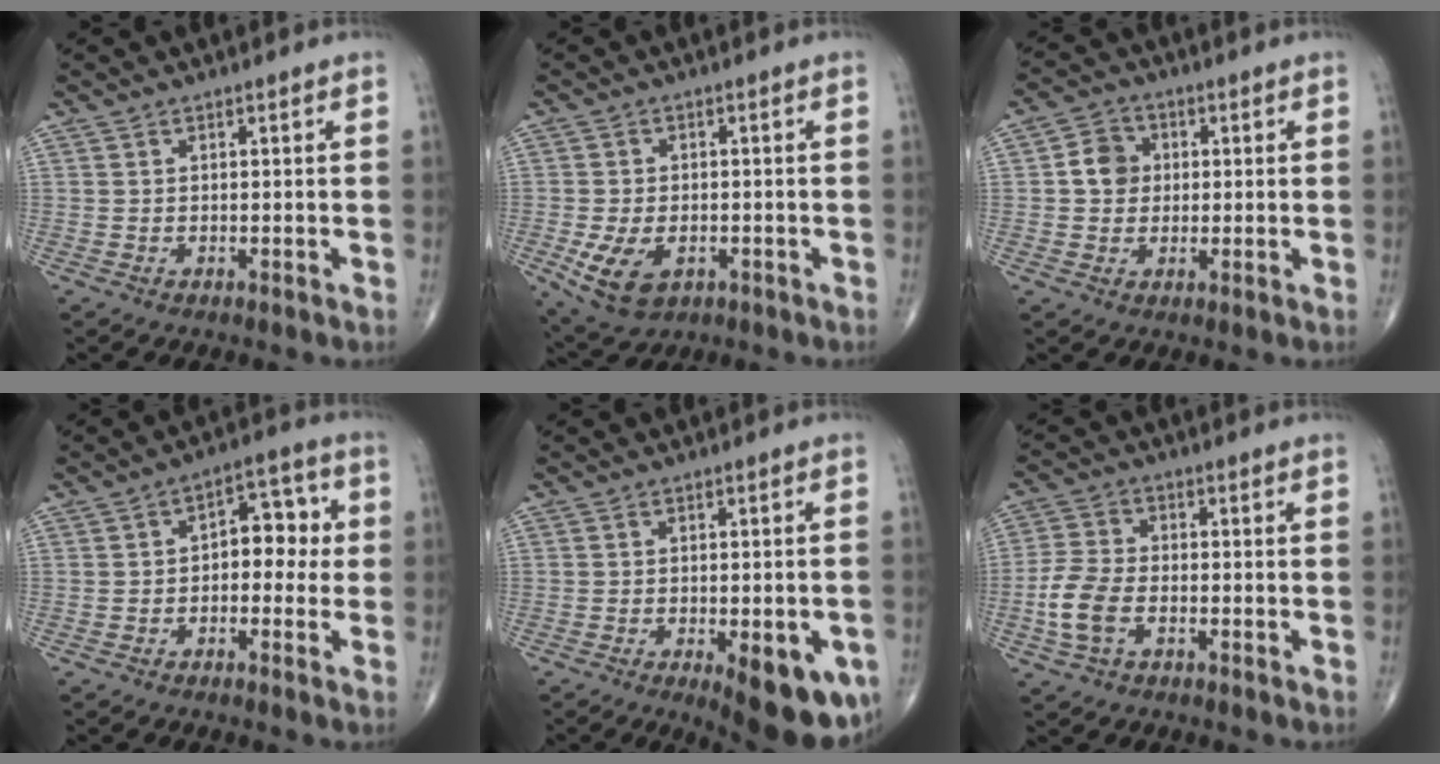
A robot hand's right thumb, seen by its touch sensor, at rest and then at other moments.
{"total": 8.5, "force": [-2.7, 5.2, 6.1], "torque": [-0.114, 0.000, -0.038]}
{"total": 5.6, "force": [0.6, 4.9, 2.6], "torque": [-0.025, 0.008, 0.002]}
{"total": 7.9, "force": [-0.1, 5.0, 6.2], "torque": [-0.043, 0.030, -0.014]}
{"total": 13.8, "force": [-5.5, 5.3, 11.5], "torque": [-0.106, 0.001, -0.058]}
{"total": 7.7, "force": [-2.5, 4.5, 5.7], "torque": [-0.129, 0.015, -0.055]}